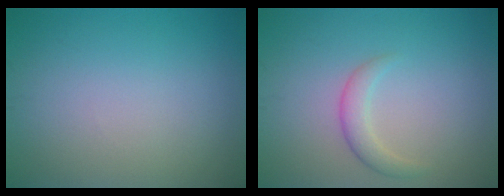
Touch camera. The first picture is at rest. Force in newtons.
{"total": 2.5, "press": 2.5, "slide": 0.1}